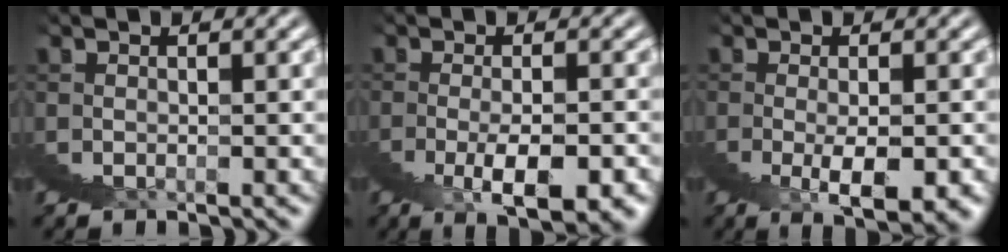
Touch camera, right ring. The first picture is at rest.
{"total": 3.4, "force": [-0.2, -0.4, 3.4], "torque": [-0.037, 0.015, -0.006]}
{"total": 2.9, "force": [0.4, -1.2, 2.6], "torque": [-0.029, 0.015, 0.007]}